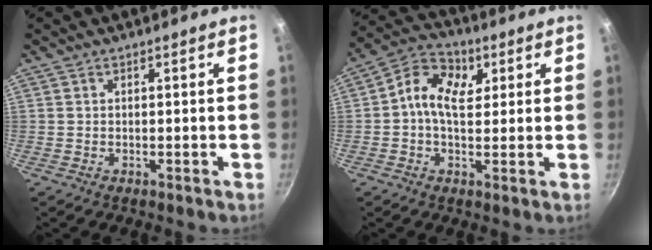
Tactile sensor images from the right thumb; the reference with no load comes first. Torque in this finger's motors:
{"motor_torque": [0.03, 0.04, 0.05, -0.05, 0.06]}